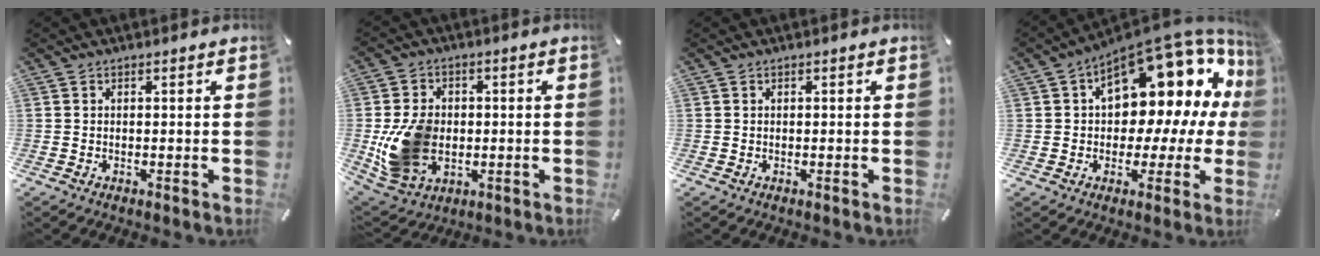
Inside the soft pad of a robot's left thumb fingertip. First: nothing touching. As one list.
[{"total": 13.2, "force": [-1.4, 10.3, 8.0], "torque": [-0.177, 0.007, -0.021]}, {"total": 0.0}, {"total": 18.0, "force": [8.3, 10.2, 12.3], "torque": [-0.151, -0.074, 0.135]}]